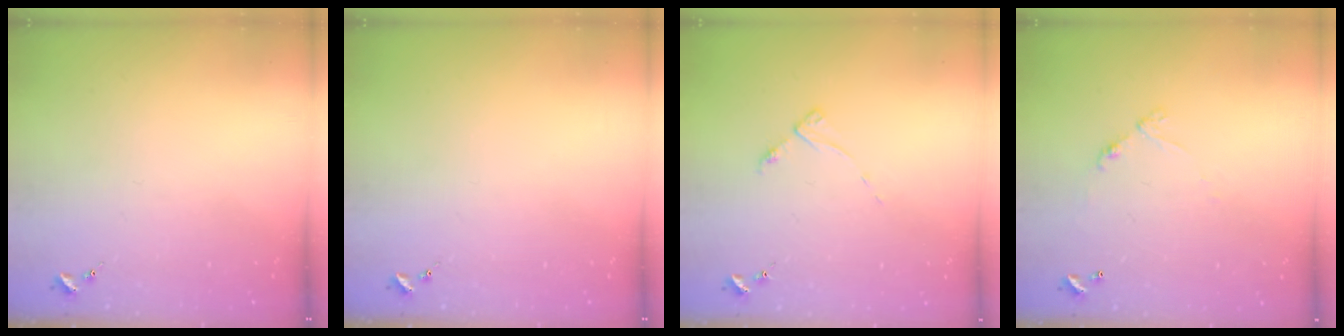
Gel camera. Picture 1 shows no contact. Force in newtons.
{"total": 0.0}
{"total": 4.4, "press": 4.3, "slide": 0.7}
{"total": 6.8, "press": 6.8, "slide": 0.5}